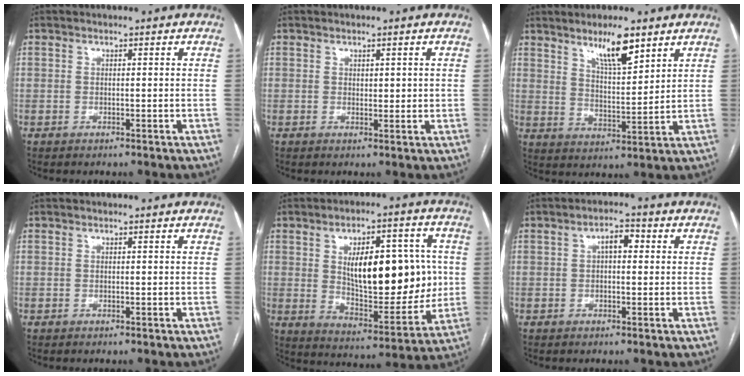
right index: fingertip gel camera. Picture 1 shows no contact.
{"total": 1.8, "force": [0.5, 1.0, 1.5], "torque": [-0.018, -0.003, 0.009]}
{"total": 7.9, "force": [5.5, 1.5, 5.5], "torque": [-0.099, -0.006, 0.101]}
{"total": 0.0}
{"total": 18.2, "force": [2.4, 7.8, 16.3], "torque": [-0.246, 0.013, 0.047]}
{"total": 3.3, "force": [0.6, 1.4, 2.9], "torque": [-0.048, 0.018, 0.007]}